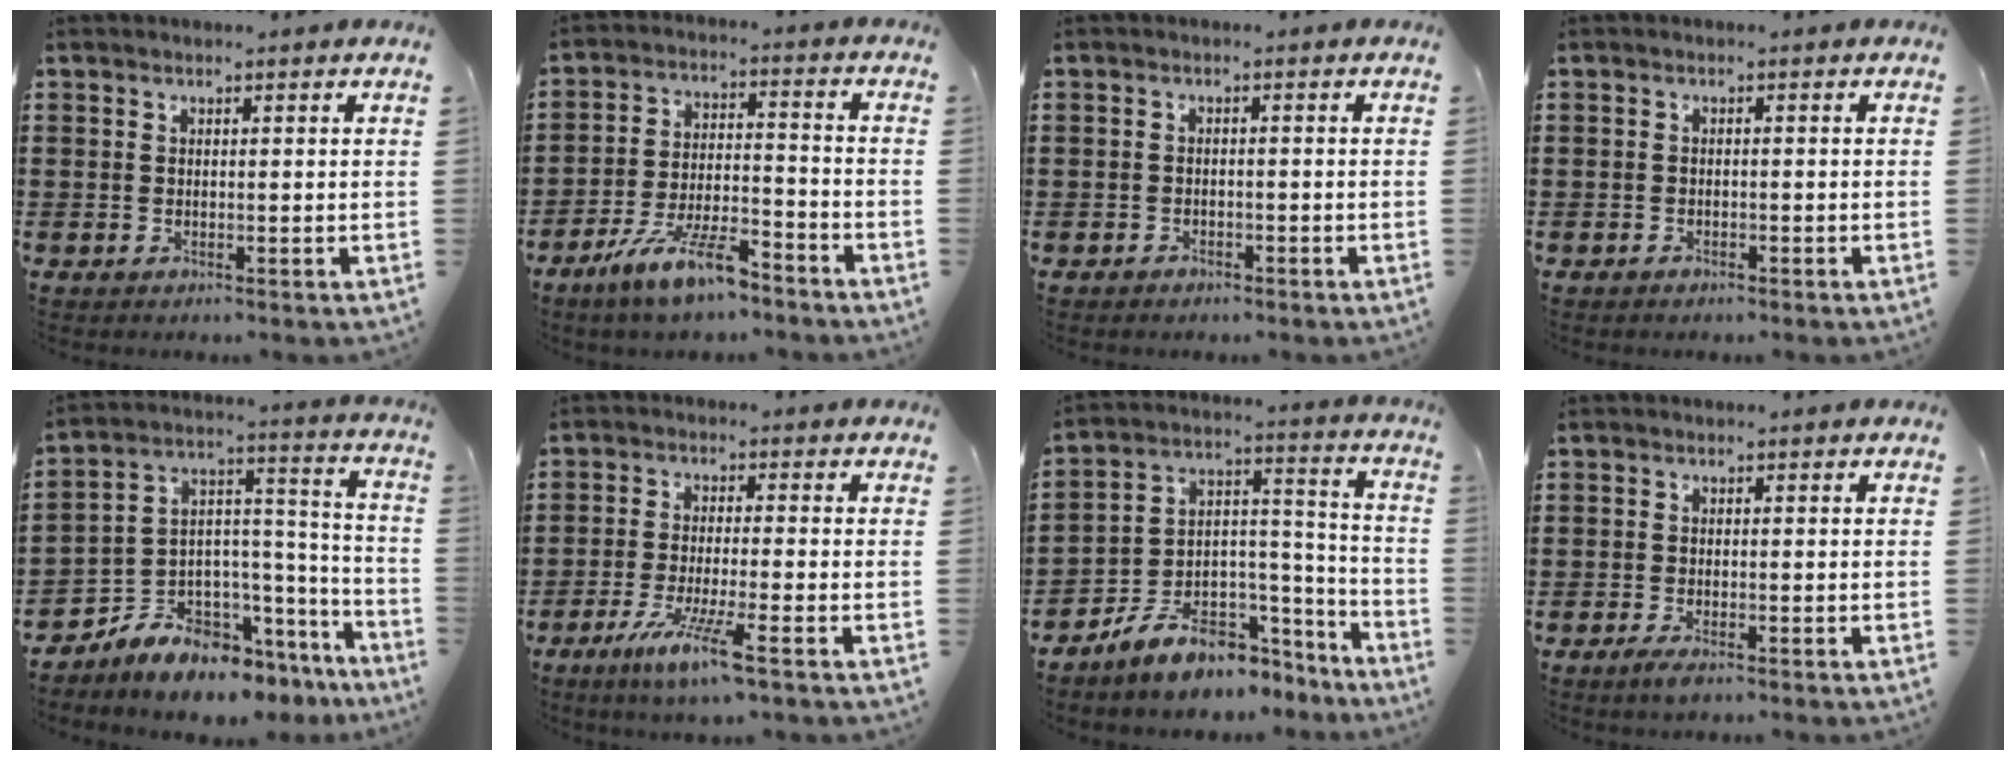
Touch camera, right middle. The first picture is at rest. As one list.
[{"total": 9.2, "force": [-7.0, 1.6, 5.8], "torque": [-0.120, 0.002, -0.136]}, {"total": 1.1, "force": [-1.0, 0.5, 0.0], "torque": [-0.003, 0.003, -0.023]}, {"total": 0.8, "force": [-0.7, 0.4, 0.1], "torque": [-0.002, 0.002, -0.017]}, {"total": 6.8, "force": [-6.3, 2.5, 0.0], "torque": [-0.026, -0.011, -0.128]}, {"total": 7.2, "force": [-4.9, 0.2, 5.2], "torque": [-0.108, -0.016, -0.090]}, {"total": 7.9, "force": [-6.5, 3.7, 2.7], "torque": [-0.051, 0.017, -0.121]}, {"total": 1.6, "force": [-0.9, 0.3, 1.3], "torque": [-0.032, -0.007, -0.019]}]